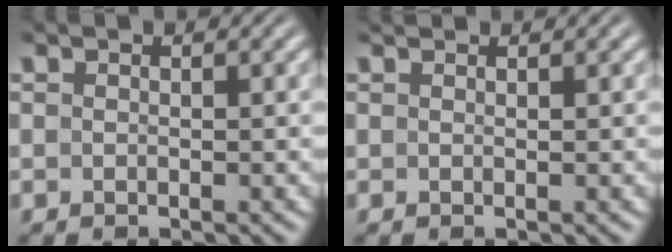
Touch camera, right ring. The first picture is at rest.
{"total": 0.9, "force": [0.7, -0.5, -0.1], "torque": [0.008, -0.002, 0.015]}